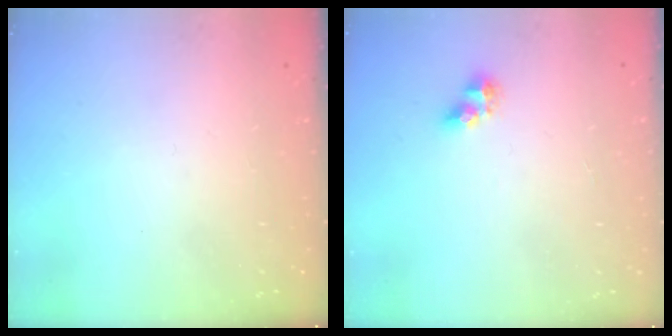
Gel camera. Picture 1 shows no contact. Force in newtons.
{"total": 6.2, "press": 6.2, "slide": 0.5}